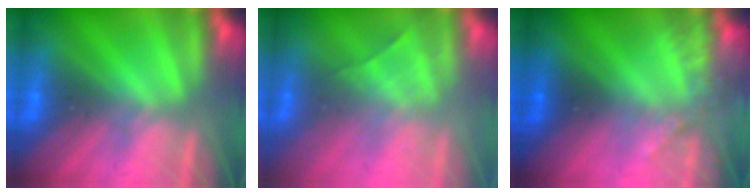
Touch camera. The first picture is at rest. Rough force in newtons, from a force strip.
{"total": 2.3}
{"total": 2.1}